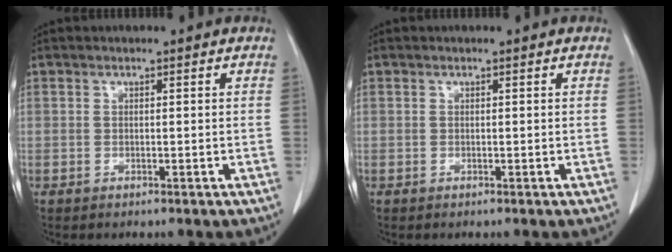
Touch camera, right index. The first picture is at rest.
{"total": 0.0}